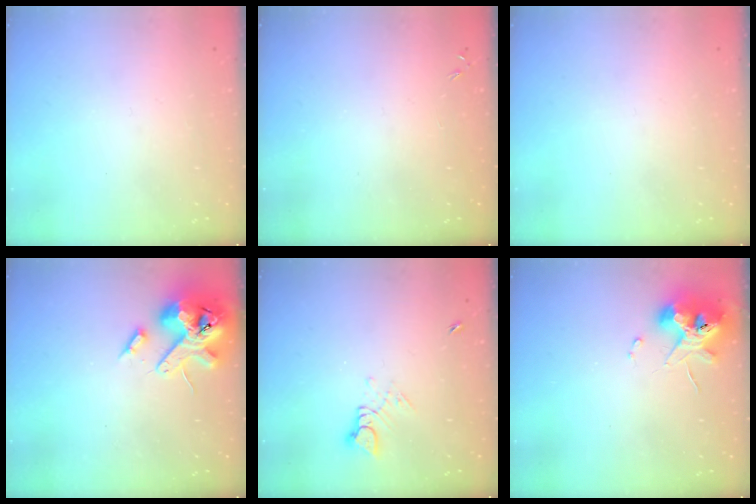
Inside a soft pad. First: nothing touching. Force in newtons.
{"total": 0.0}
{"total": 0.0}
{"total": 14.5, "press": 14.3, "slide": 2.4}
{"total": 3.5, "press": 3.5, "slide": 0.3}
{"total": 10.9, "press": 10.8, "slide": 1.6}